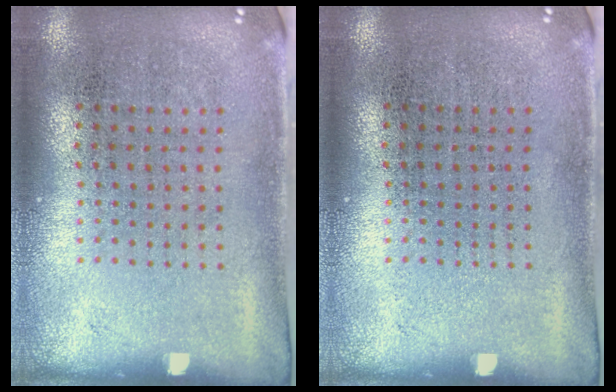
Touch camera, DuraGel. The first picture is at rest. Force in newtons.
{"total": 0.0}